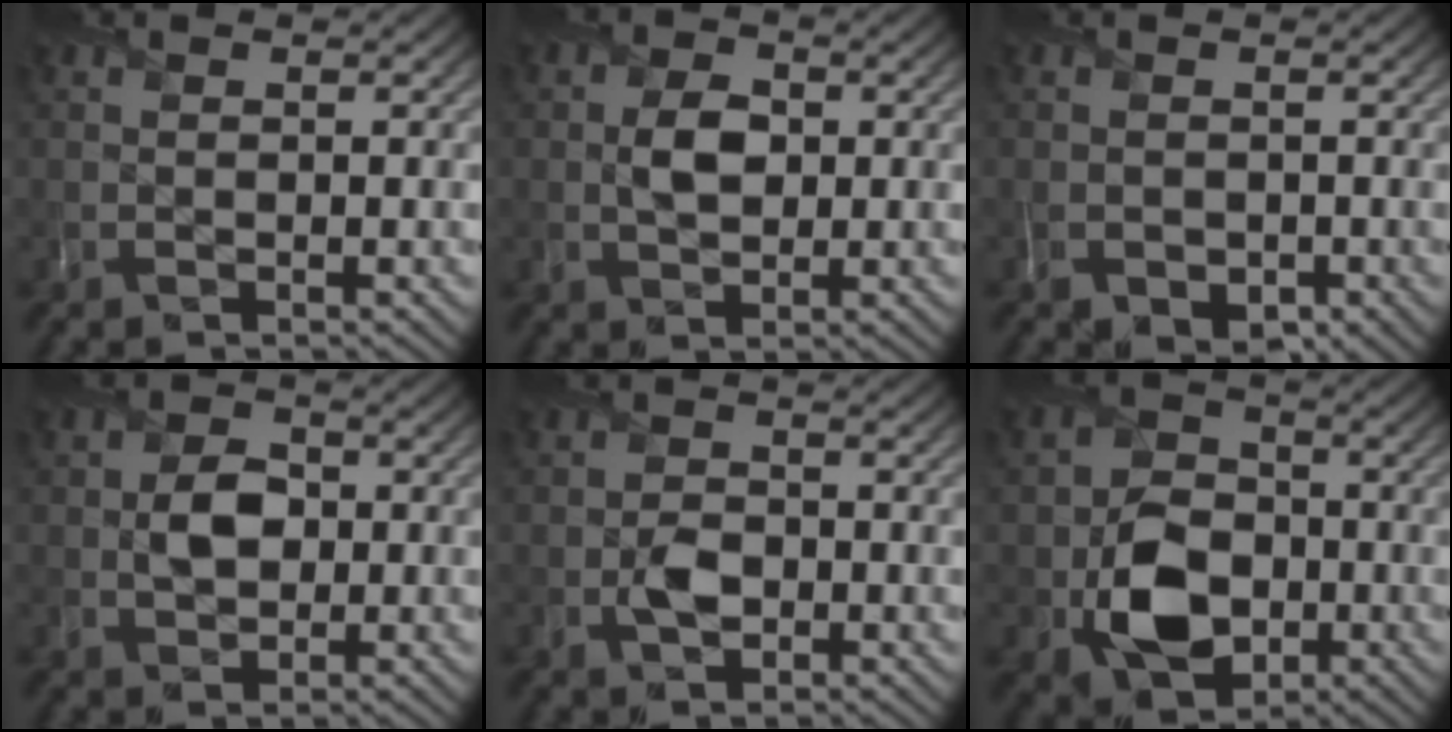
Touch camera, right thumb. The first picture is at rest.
{"total": 3.5, "force": [0.3, 2.6, 2.4], "torque": [-0.052, 0.001, 0.001]}
{"total": 2.5, "force": [-1.1, 2.0, 1.2], "torque": [-0.027, -0.015, -0.018]}
{"total": 3.9, "force": [0.0, 3.1, 2.4], "torque": [-0.050, 0.000, -0.005]}
{"total": 2.8, "force": [-0.9, 2.1, 1.6], "torque": [-0.032, -0.001, -0.017]}
{"total": 8.5, "force": [-2.3, 6.6, 4.9], "torque": [-0.095, -0.012, -0.046]}